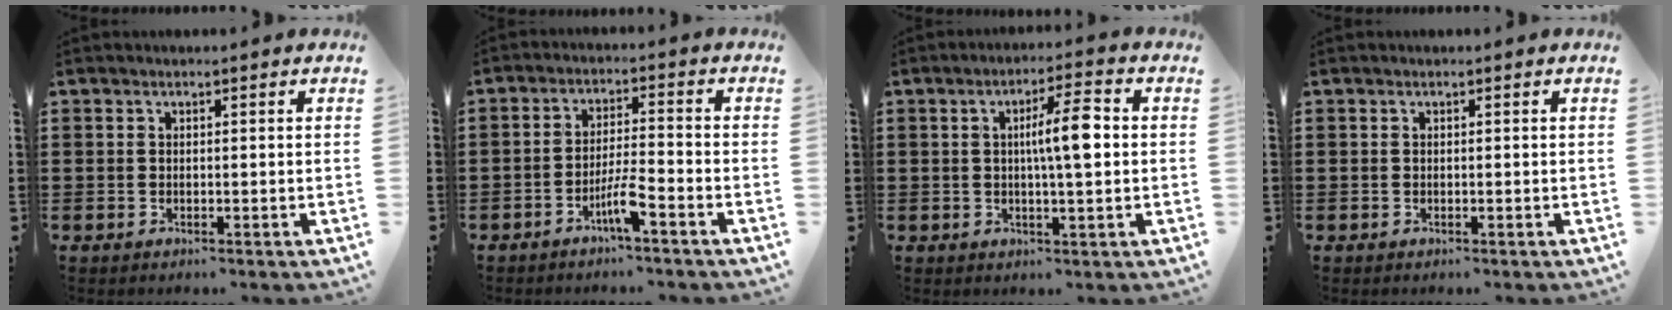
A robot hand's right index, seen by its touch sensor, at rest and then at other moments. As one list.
[{"total": 4.8, "force": [-3.1, 0.3, 3.7], "torque": [-0.076, -0.005, -0.058]}, {"total": 6.6, "force": [0.6, 1.0, 6.5], "torque": [-0.112, 0.001, 0.004]}, {"total": 0.0}]